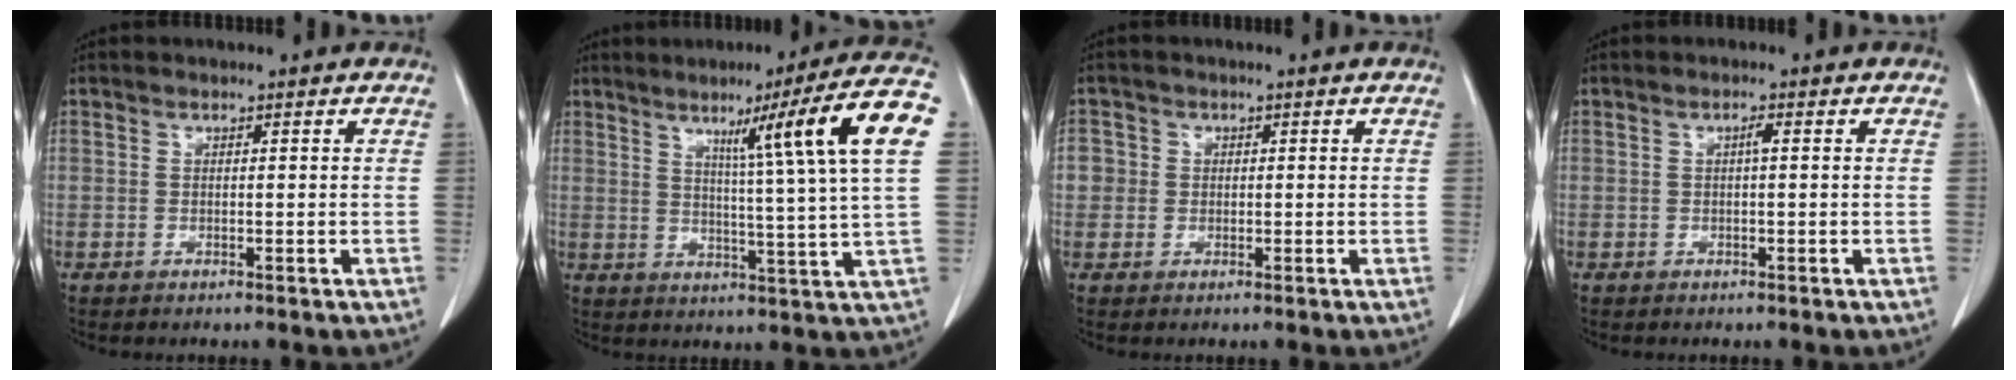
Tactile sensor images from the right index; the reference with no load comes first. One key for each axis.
{"total": 15.8, "fx": 5.2, "fy": -2.1, "fz": 14.7, "tx": -0.198, "ty": 0.006, "tz": 0.065}
{"total": 2.6, "fx": 0.1, "fy": 2.6, "fz": 0.3, "tx": 0.010, "ty": 0.006, "tz": 0.001}
{"total": 0.9, "fx": 0.1, "fy": 0.1, "fz": 0.9, "tx": -0.018, "ty": 0.002, "tz": 0.001}